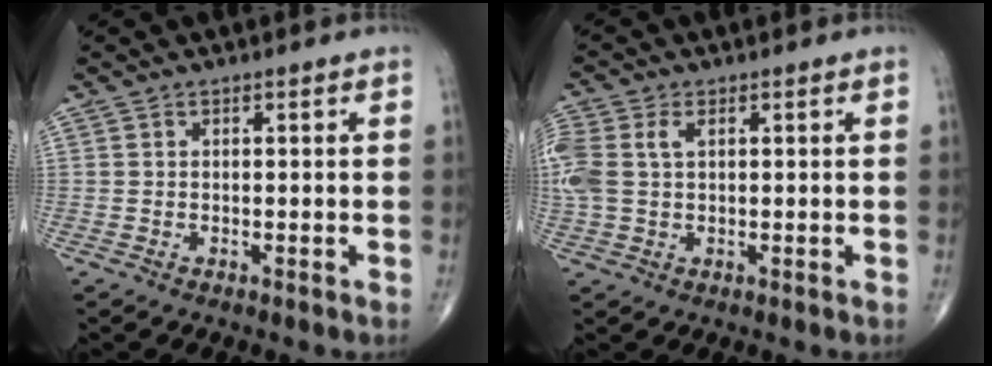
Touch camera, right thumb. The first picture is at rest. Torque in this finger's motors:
{"motor_torque": [0.18, 0.10, 0.64, 0.27, 0.21]}